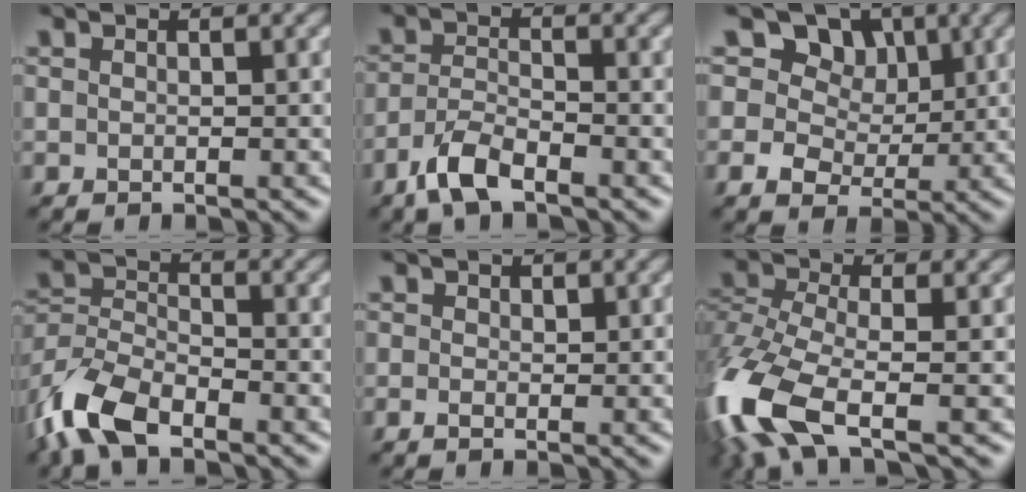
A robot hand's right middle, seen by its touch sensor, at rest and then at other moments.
{"total": 3.9, "force": [-2.9, 1.3, 2.2], "torque": [-0.052, -0.001, -0.064]}
{"total": 10.0, "force": [4.0, 7.6, 5.1], "torque": [-0.067, 0.023, 0.047]}
{"total": 7.8, "force": [-5.4, 3.5, 4.5], "torque": [-0.101, -0.002, -0.117]}
{"total": 0.8, "force": [0.1, 0.6, 0.5], "torque": [-0.011, 0.002, 0.001]}
{"total": 10.3, "force": [-5.1, 4.2, 7.8], "torque": [-0.195, -0.010, -0.108]}